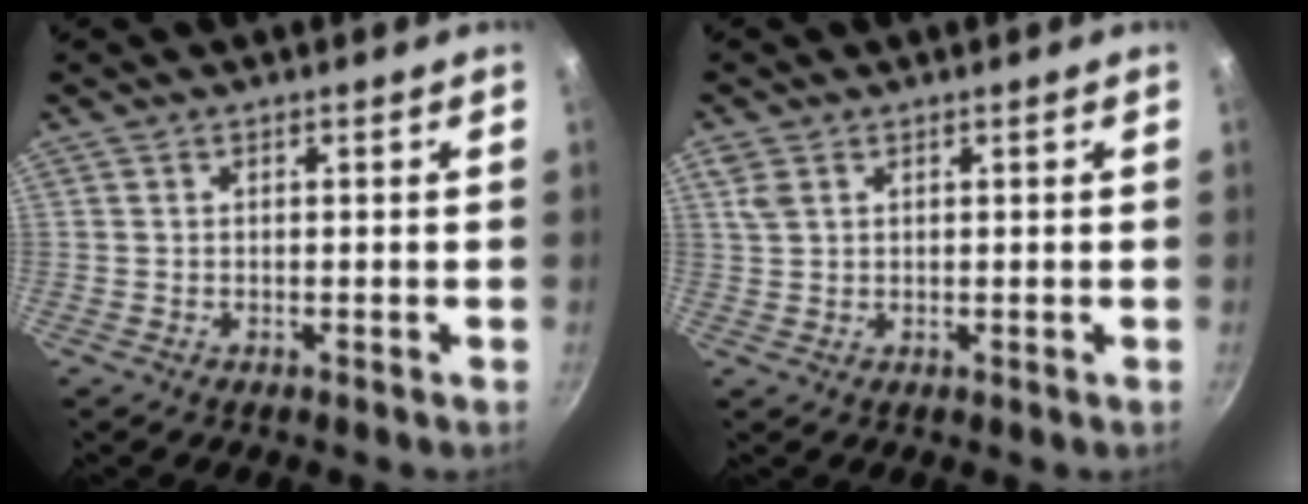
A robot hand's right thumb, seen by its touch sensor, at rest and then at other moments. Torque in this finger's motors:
{"motor_torque": [0.34, 0.77, 0.54, 0.48, 0.00]}